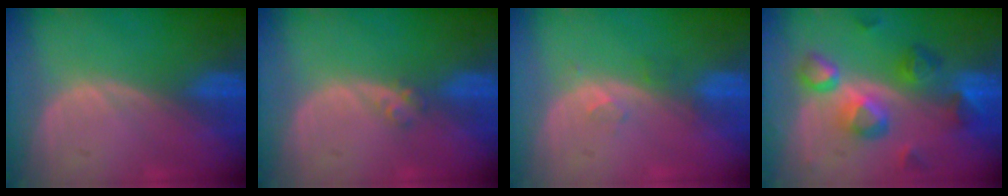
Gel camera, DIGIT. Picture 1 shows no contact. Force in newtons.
{"total": 1.6, "press": 1.4, "slide": 0.8}
{"total": 1.9, "press": 1.6, "slide": 1.0}
{"total": 9.4, "press": 8.4, "slide": 4.3}